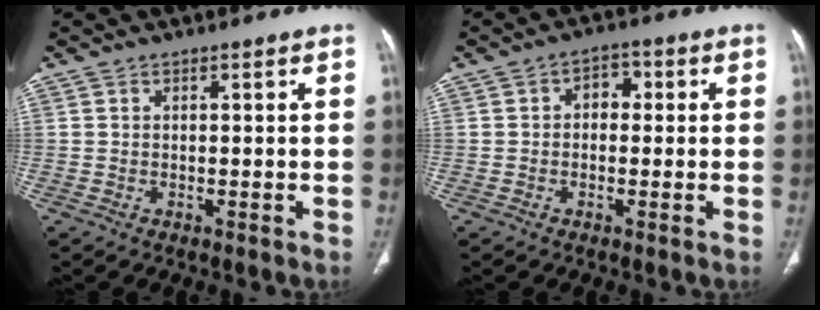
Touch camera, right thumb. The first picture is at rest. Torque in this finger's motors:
{"motor_torque": [-0.18, 0.09, 0.33, -0.45, 0.07]}